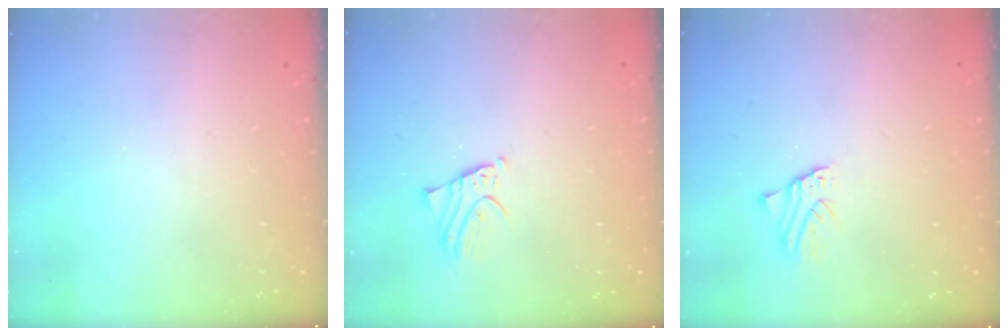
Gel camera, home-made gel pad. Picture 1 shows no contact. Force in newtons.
{"total": 2.0, "press": 2.0, "slide": 0.2}
{"total": 1.6, "press": 1.6, "slide": 0.3}